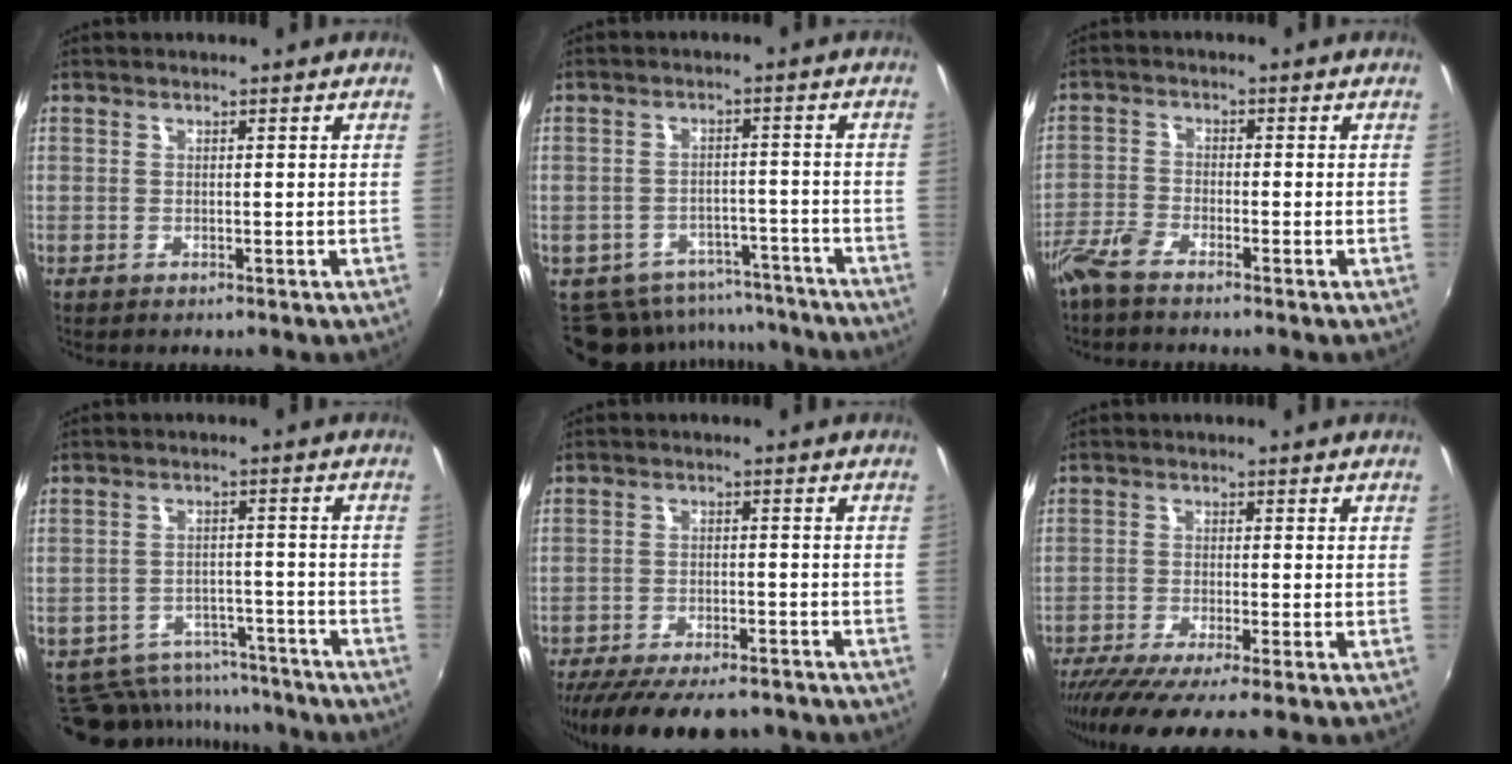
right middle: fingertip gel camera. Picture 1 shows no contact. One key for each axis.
{"total": 12.6, "fx": -11.0, "fy": 5.7, "fz": 2.3, "tx": -0.055, "ty": 0.020, "tz": -0.140}
{"total": 3.9, "fx": -3.4, "fy": 0.7, "fz": 1.8, "tx": -0.052, "ty": -0.005, "tz": -0.075}
{"total": 14.0, "fx": -11.7, "fy": 6.8, "fz": 3.7, "tx": -0.097, "ty": 0.019, "tz": -0.147}
{"total": 17.5, "fx": -14.5, "fy": 5.2, "fz": 8.4, "tx": -0.171, "ty": -0.036, "tz": -0.212}
{"total": 8.2, "fx": -6.7, "fy": -0.5, "fz": 4.7, "tx": -0.107, "ty": -0.037, "tz": -0.114}